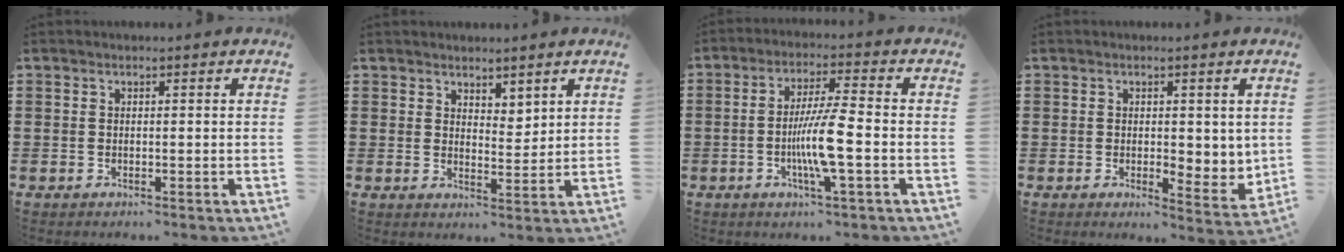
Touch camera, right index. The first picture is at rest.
{"total": 3.2, "force": [2.9, 1.3, 0.1], "torque": [-0.011, 0.002, 0.057]}
{"total": 8.1, "force": [-2.1, 0.4, 7.8], "torque": [-0.151, -0.013, -0.046]}
{"total": 2.8, "force": [0.8, 1.9, 2.0], "torque": [-0.026, 0.003, 0.011]}